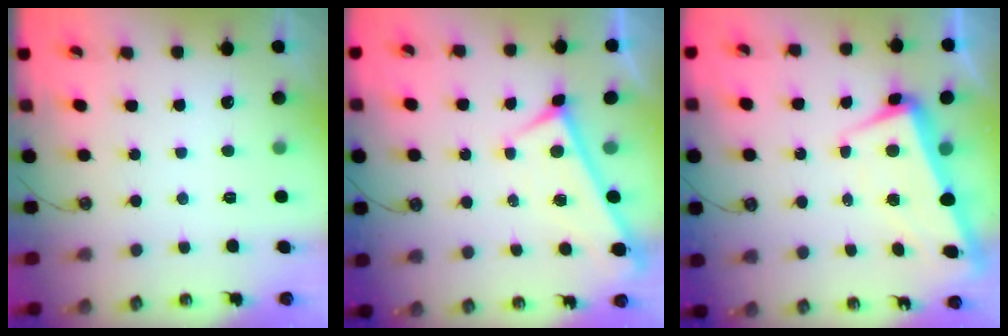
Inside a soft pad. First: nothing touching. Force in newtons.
{"total": 0.0}
{"total": 1.3, "press": 0.4, "slide": 1.2}